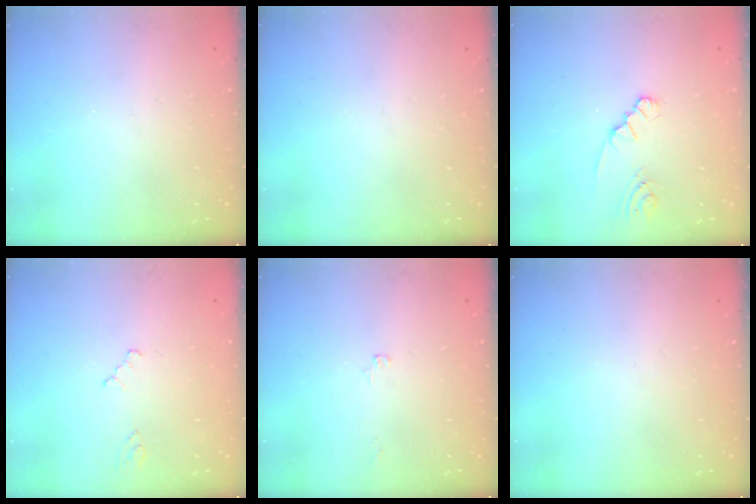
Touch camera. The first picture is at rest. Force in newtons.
{"total": 0.0}
{"total": 1.9, "press": 1.9, "slide": 0.2}
{"total": 0.0}
{"total": 4.4, "press": 3.6, "slide": 2.5}
{"total": 0.0}